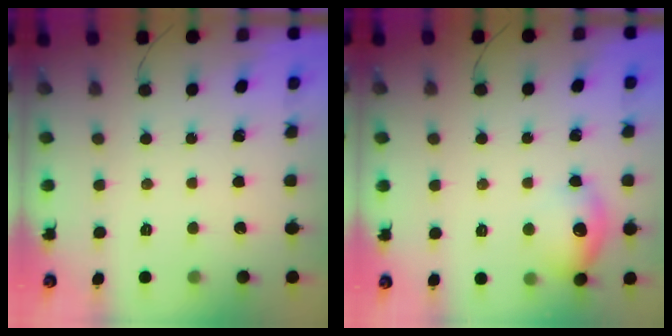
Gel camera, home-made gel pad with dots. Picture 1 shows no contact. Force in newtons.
{"total": 12.2, "press": 12.2, "slide": 0.2}